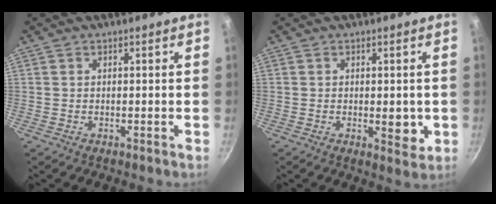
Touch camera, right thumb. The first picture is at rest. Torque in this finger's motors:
{"motor_torque": [2.92, 2.08, 1.31, -0.93, 0.39]}